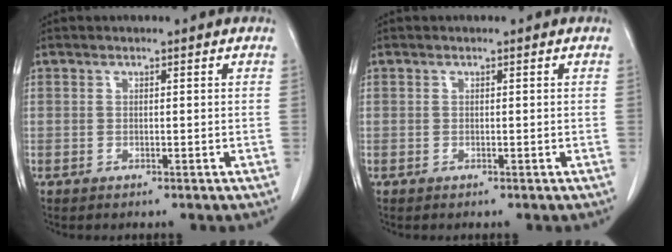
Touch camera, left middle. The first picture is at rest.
{"total": 0.0}